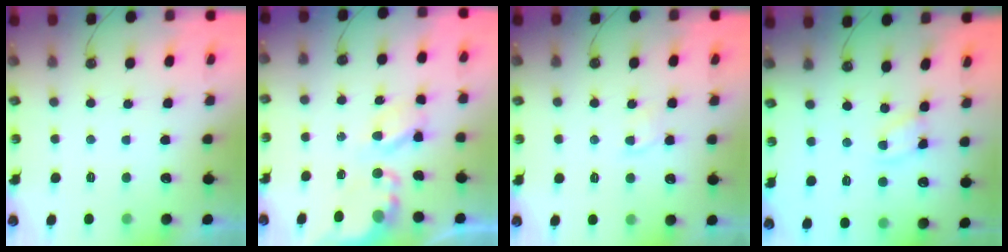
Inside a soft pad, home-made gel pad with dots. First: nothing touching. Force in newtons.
{"total": 5.0, "press": 5.0, "slide": 0.3}
{"total": 3.3, "press": 3.2, "slide": 0.5}
{"total": 2.9, "press": 2.9, "slide": 0.1}